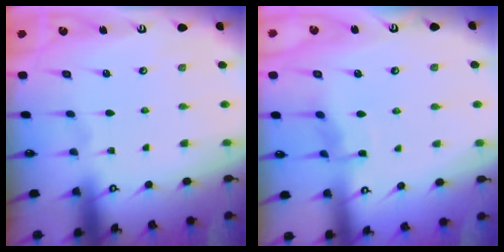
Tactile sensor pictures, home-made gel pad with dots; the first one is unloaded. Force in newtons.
{"total": 5.7, "press": 5.6, "slide": 0.6}